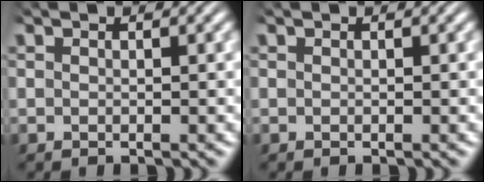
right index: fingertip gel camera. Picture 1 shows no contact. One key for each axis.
{"total": 0.0}